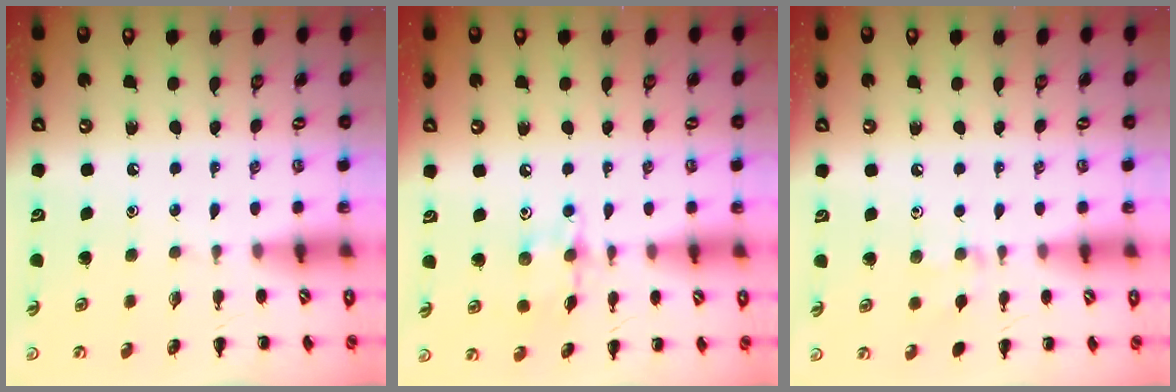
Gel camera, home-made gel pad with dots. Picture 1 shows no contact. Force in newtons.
{"total": 7.9, "press": 7.9, "slide": 0.7}
{"total": 4.5, "press": 4.3, "slide": 1.6}